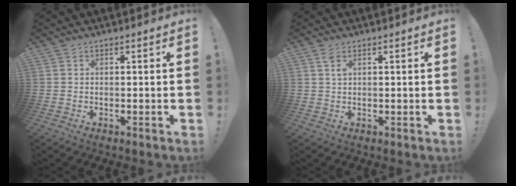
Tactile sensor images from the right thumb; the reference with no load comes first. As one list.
[{"total": 2.3, "force": [1.1, 0.9, 1.8], "torque": [-0.037, 0.001, 0.019]}]